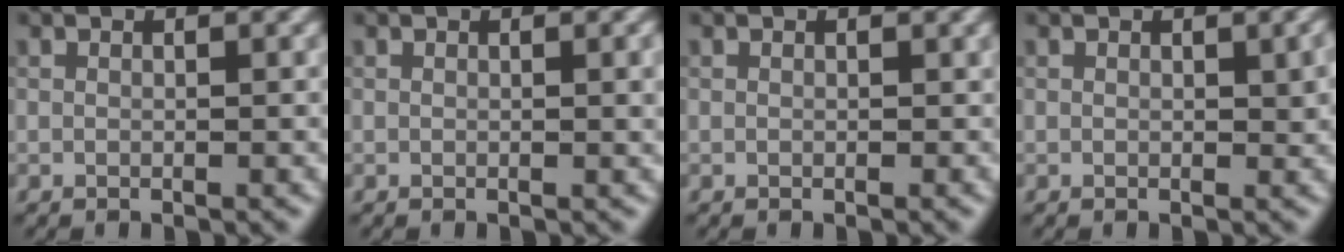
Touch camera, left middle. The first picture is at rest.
{"total": 1.2, "force": [0.2, 0.3, 1.1], "torque": [-0.014, 0.000, 0.002]}
{"total": 0.0}
{"total": 1.2, "force": [0.3, 0.5, 1.1], "torque": [-0.013, -0.001, 0.004]}